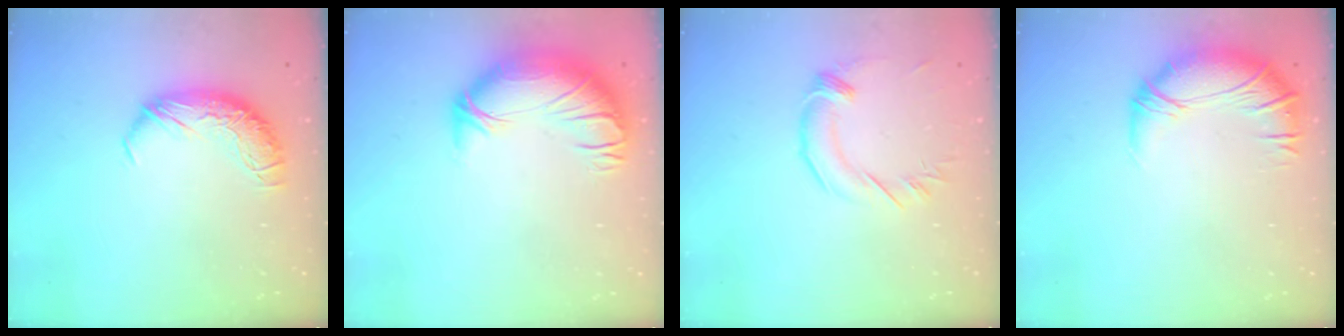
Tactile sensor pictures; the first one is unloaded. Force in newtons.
{"total": 3.8, "press": 2.1, "slide": 3.2}
{"total": 1.6, "press": 1.6, "slide": 0.3}
{"total": 3.4, "press": 2.6, "slide": 2.1}